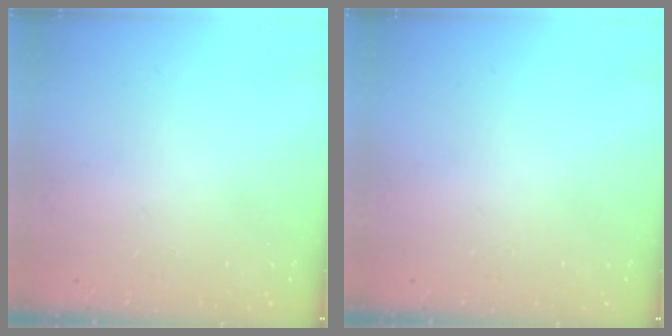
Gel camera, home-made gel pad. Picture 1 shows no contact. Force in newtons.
{"total": 0.0}